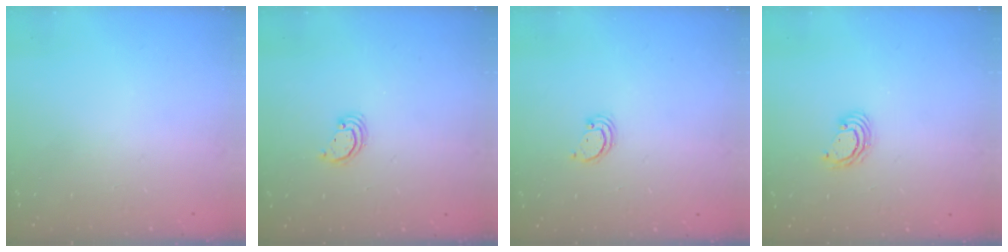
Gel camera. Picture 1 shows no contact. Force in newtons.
{"total": 2.8, "press": 2.8, "slide": 0.2}
{"total": 2.4, "press": 2.4, "slide": 0.2}
{"total": 3.8, "press": 3.8, "slide": 0.2}